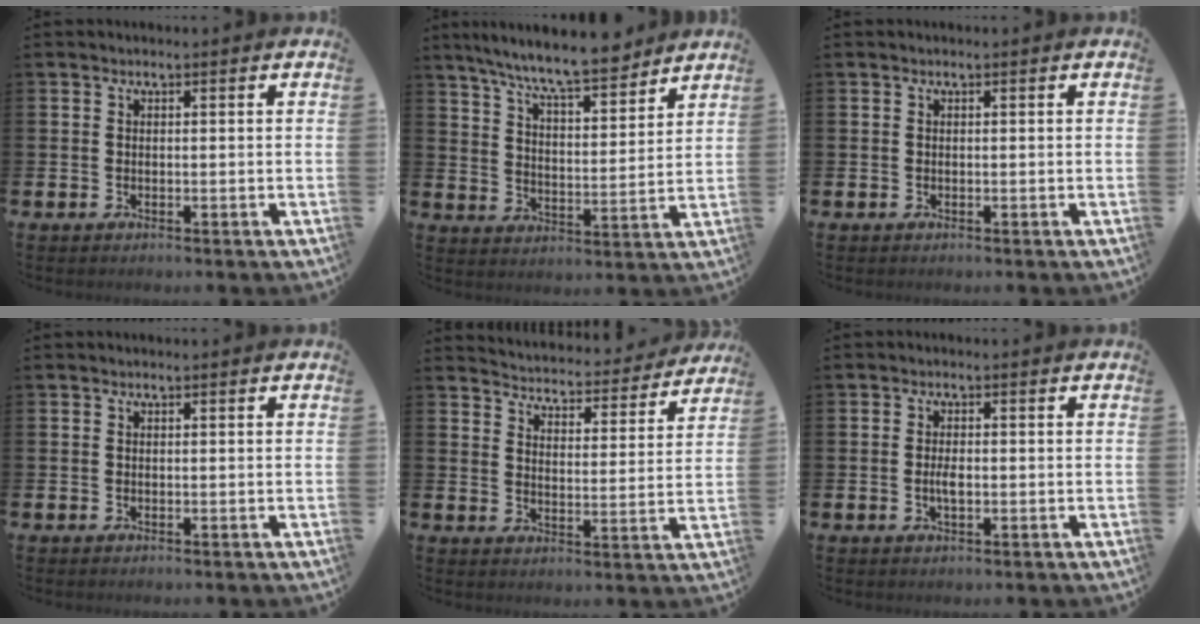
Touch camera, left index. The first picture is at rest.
{"total": 9.1, "force": [8.4, 1.0, 3.4], "torque": [-0.090, -0.047, 0.150]}
{"total": 0.0}
{"total": 0.0}
{"total": 4.4, "force": [4.4, 0.5, 0.1], "torque": [-0.021, -0.044, 0.070]}
{"total": 2.0, "force": [-0.3, 0.8, 1.8], "torque": [-0.020, -0.003, -0.009]}